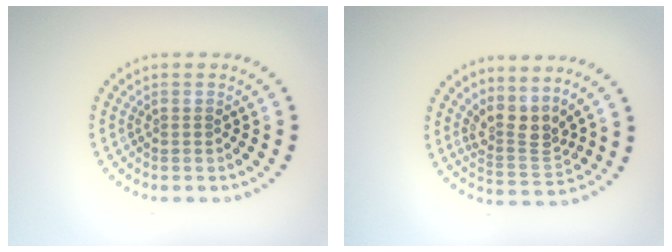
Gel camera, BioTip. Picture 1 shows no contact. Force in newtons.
{"total": 3.2, "press": 2.4, "slide": 2.1}